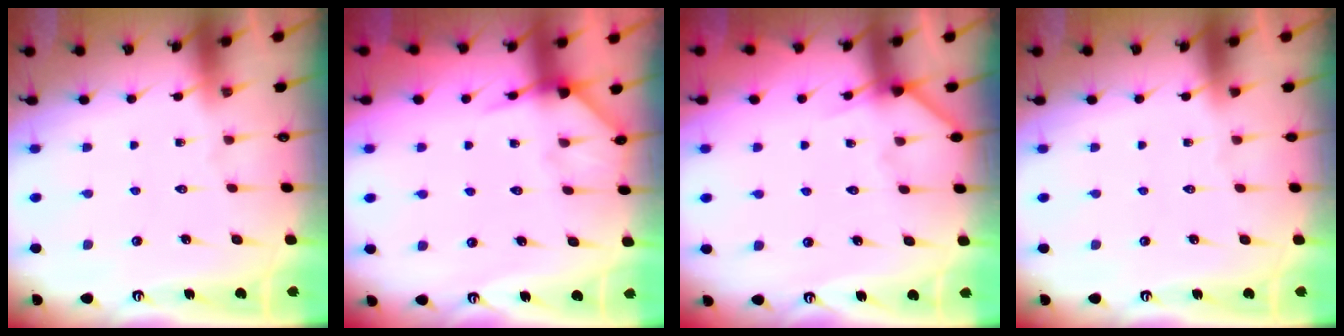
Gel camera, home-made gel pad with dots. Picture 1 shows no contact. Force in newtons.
{"total": 6.2, "press": 6.2, "slide": 0.5}
{"total": 5.7, "press": 5.6, "slide": 0.4}
{"total": 0.0}